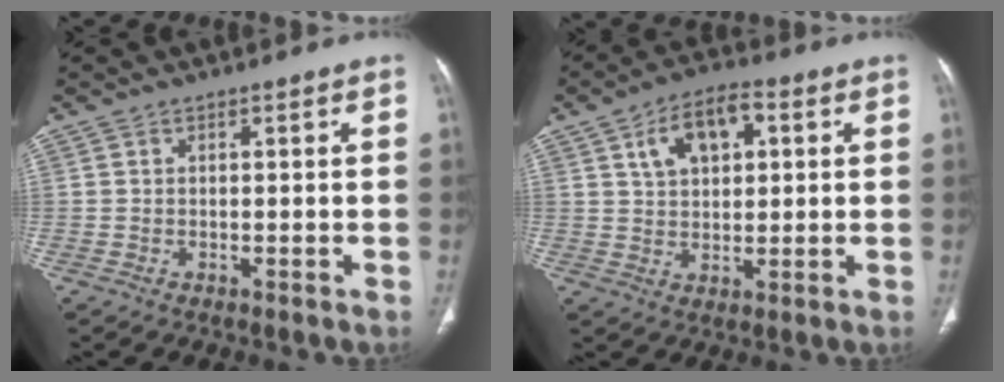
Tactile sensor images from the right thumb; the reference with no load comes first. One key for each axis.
{"total": 9.7, "fx": 3.4, "fy": 5.7, "fz": 7.1, "tx": -0.099, "ty": 0.005, "tz": 0.052}